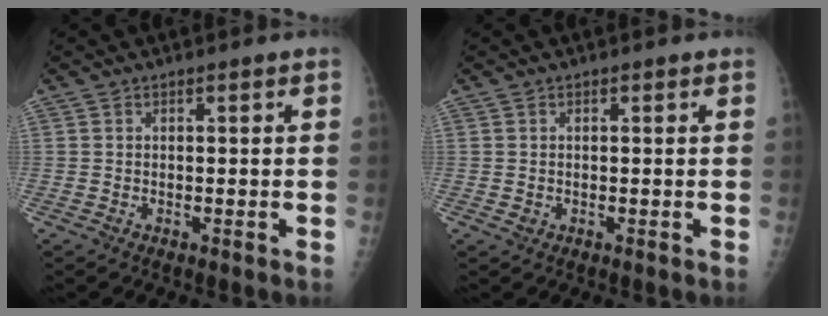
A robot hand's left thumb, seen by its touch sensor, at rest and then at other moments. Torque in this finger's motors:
{"motor_torque": [-0.09, 0.04, 0.01, 0.01, 0.00]}